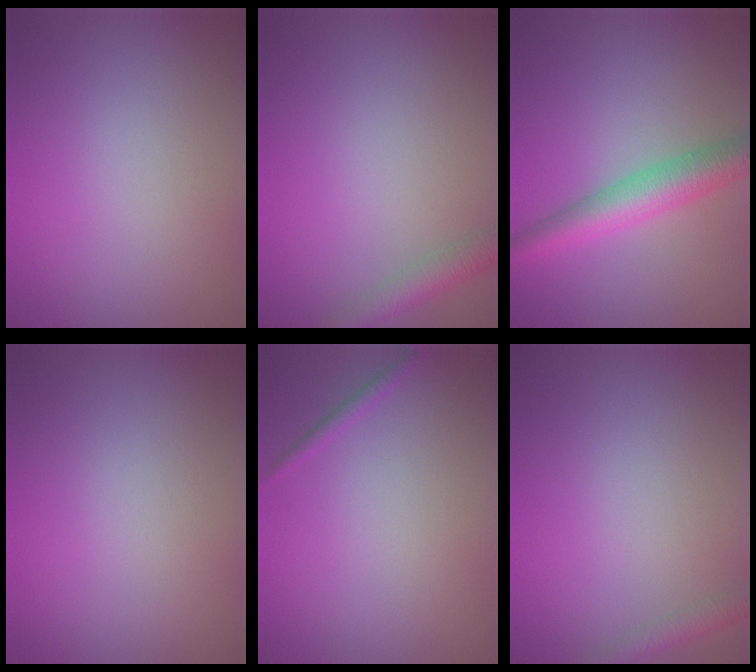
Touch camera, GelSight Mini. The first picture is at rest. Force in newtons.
{"total": 2.5, "press": 2.5, "slide": 0.1}
{"total": 4.9, "press": 4.9, "slide": 0.1}
{"total": 0.0}
{"total": 0.8, "press": 0.8, "slide": 0.0}
{"total": 1.7, "press": 1.7, "slide": 0.1}